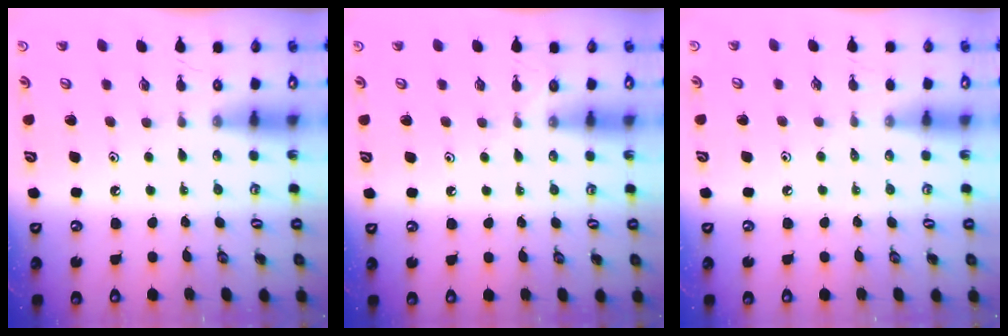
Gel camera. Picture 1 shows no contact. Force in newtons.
{"total": 2.8, "press": 2.8, "slide": 0.3}
{"total": 2.0, "press": 2.0, "slide": 0.4}